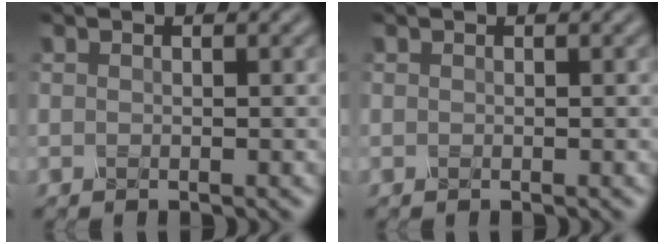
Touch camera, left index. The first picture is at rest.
{"total": 0.0}